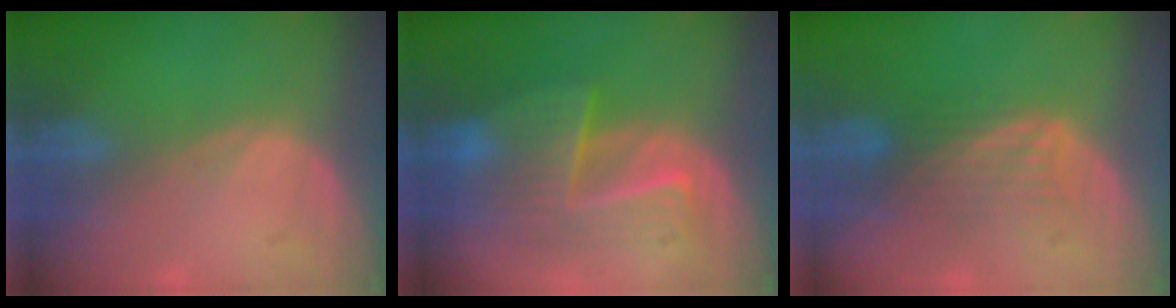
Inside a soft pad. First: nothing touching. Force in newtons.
{"total": 7.3, "press": 7.3, "slide": 0.8}
{"total": 4.3, "press": 3.6, "slide": 2.3}